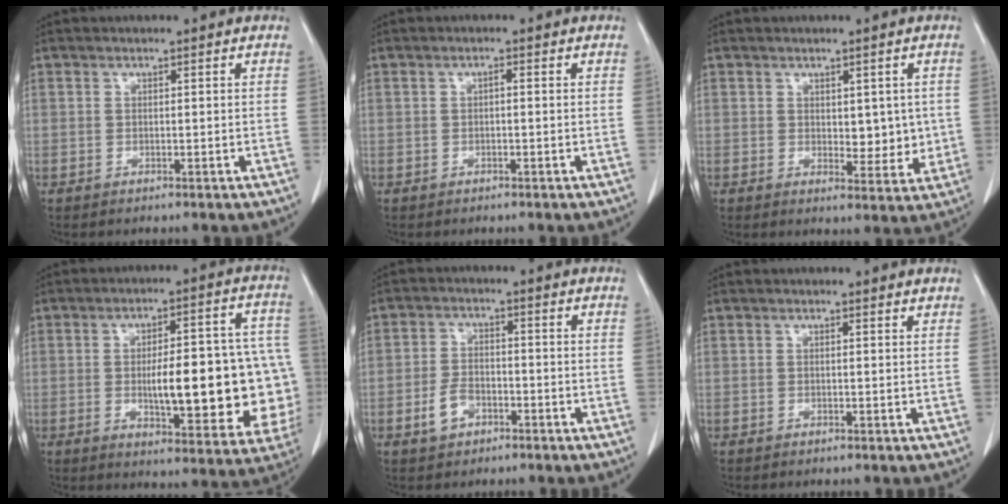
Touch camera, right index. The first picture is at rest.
{"total": 0.5, "force": [0.0, 0.1, 0.5], "torque": [-0.008, 0.003, 0.000]}
{"total": 5.0, "force": [0.5, 2.7, 4.2], "torque": [-0.045, -0.009, 0.014]}
{"total": 21.4, "force": [-2.1, 5.9, 20.5], "torque": [-0.202, 0.030, -0.008]}
{"total": 4.3, "force": [-2.2, 2.7, 2.6], "torque": [-0.054, 0.005, -0.038]}
{"total": 0.6, "force": [0.6, 0.0, 0.0], "torque": [-0.007, -0.004, 0.002]}